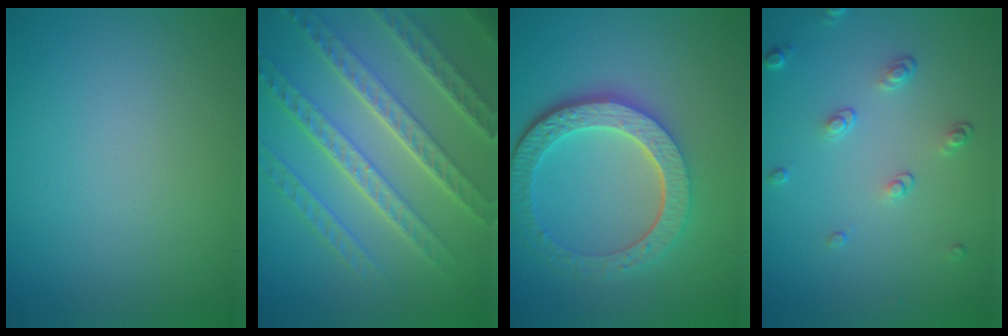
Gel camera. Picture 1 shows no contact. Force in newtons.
{"total": 8.3, "press": 5.7, "slide": 5.9}
{"total": 6.2, "press": 4.6, "slide": 4.1}
{"total": 1.8, "press": 1.3, "slide": 1.2}